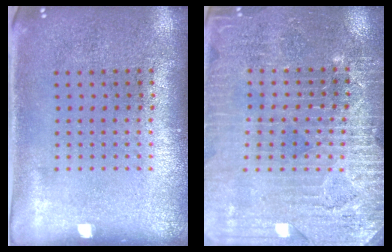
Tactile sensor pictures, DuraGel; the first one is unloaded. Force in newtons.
{"total": 3.3, "press": 3.2, "slide": 0.5}